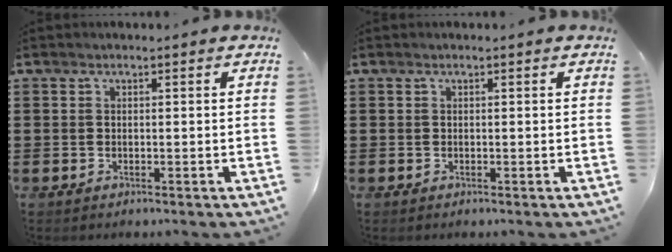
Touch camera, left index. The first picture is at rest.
{"total": 0.0}